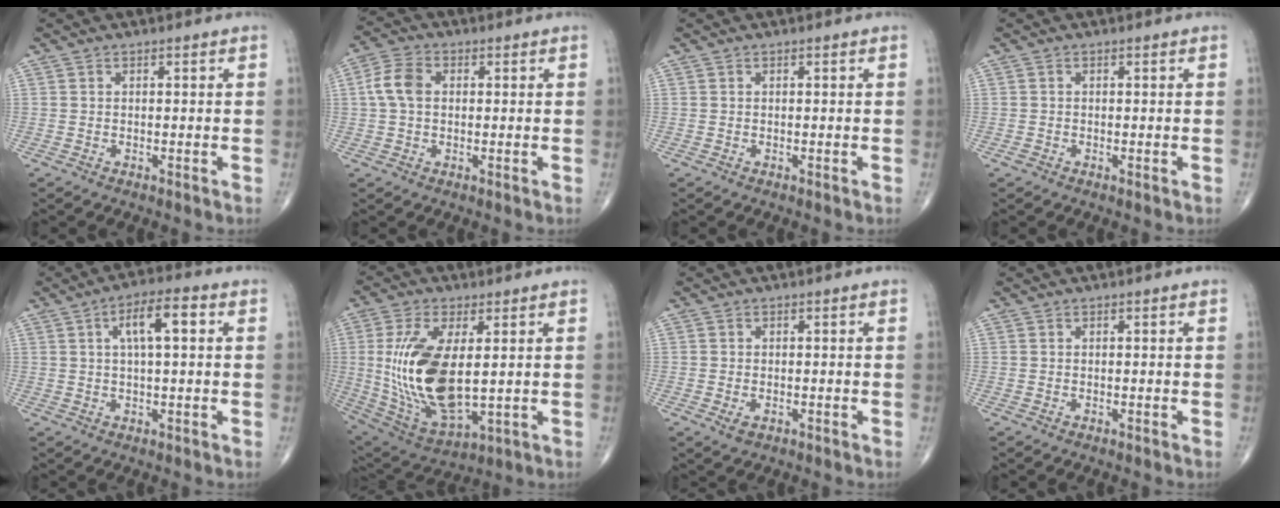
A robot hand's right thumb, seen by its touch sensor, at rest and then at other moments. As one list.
[{"total": 6.0, "force": [0.7, 4.1, 4.3], "torque": [-0.090, 0.015, 0.007]}, {"total": 0.0}, {"total": 0.7, "force": [-0.3, 0.4, 0.5], "torque": [-0.008, -0.002, -0.009]}, {"total": 7.5, "force": [1.9, 2.4, 6.9], "torque": [-0.112, 0.014, 0.028]}, {"total": 18.8, "force": [1.3, 8.6, 16.7], "torque": [-0.338, -0.020, 0.042]}, {"total": 2.0, "force": [-0.7, 1.2, 1.4], "torque": [-0.024, -0.001, -0.009]}, {"total": 0.0}]